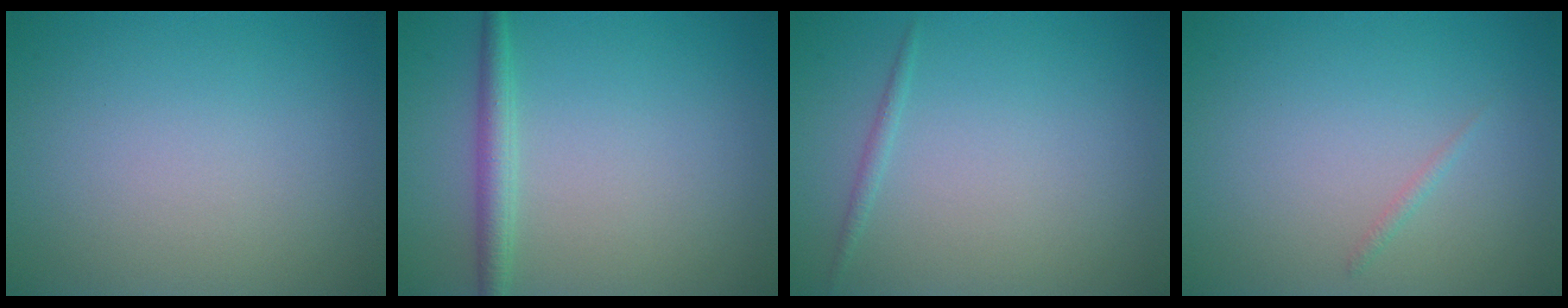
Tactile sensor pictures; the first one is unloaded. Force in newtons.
{"total": 2.1, "press": 2.1, "slide": 0.0}
{"total": 0.7, "press": 0.7, "slide": 0.0}
{"total": 0.5, "press": 0.5, "slide": 0.0}